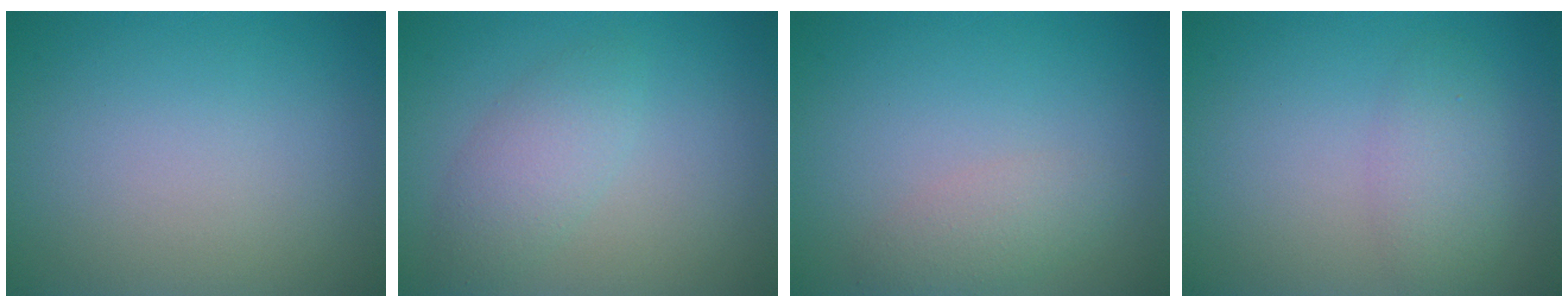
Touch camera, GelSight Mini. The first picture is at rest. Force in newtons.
{"total": 2.7, "press": 2.7, "slide": 0.0}
{"total": 2.0, "press": 2.0, "slide": 0.0}
{"total": 2.5, "press": 2.5, "slide": 0.1}